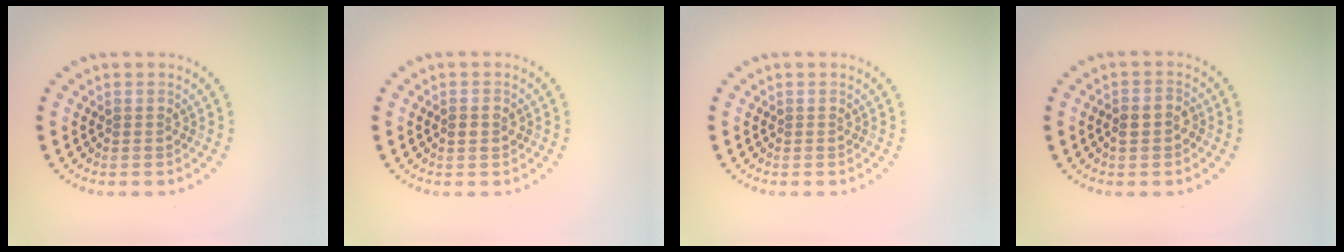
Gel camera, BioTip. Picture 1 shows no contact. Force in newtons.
{"total": 1.6, "press": 1.6, "slide": 0.1}
{"total": 0.0}
{"total": 2.1, "press": 2.0, "slide": 0.6}